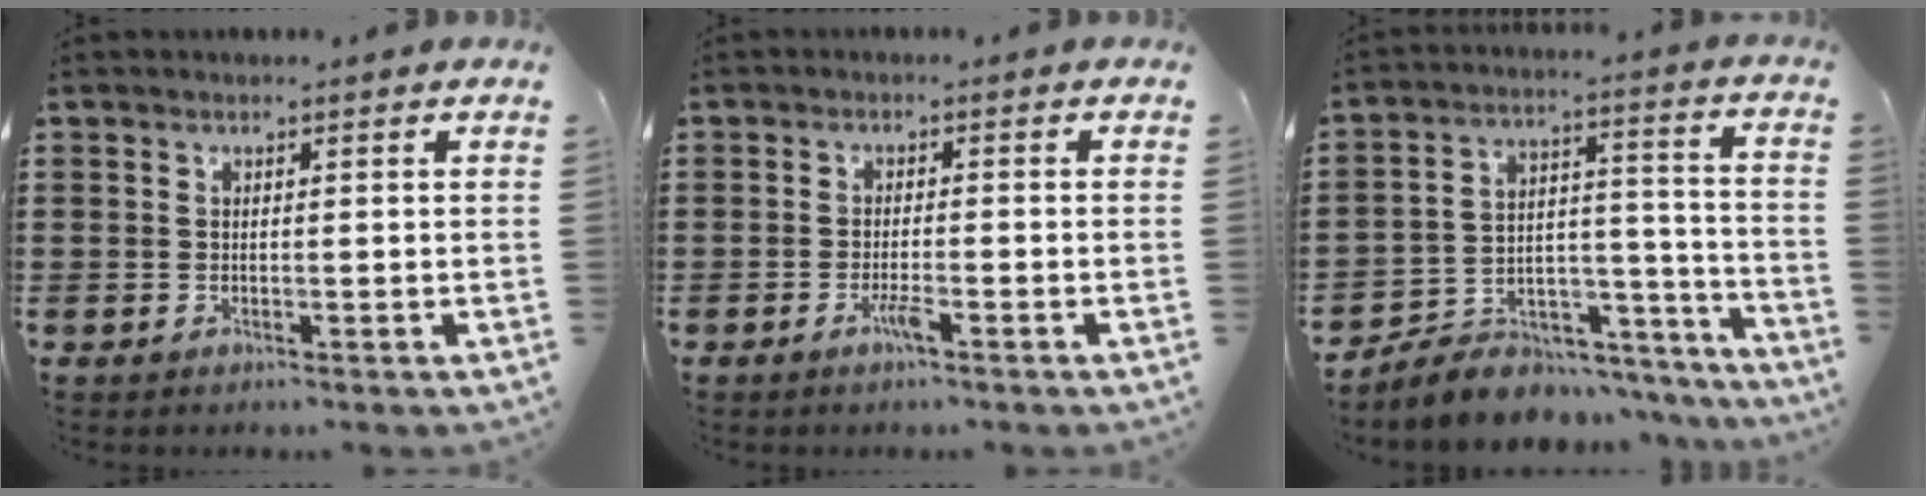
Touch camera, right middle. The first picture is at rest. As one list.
[{"total": 2.4, "force": [-1.4, 0.2, 1.9], "torque": [-0.039, -0.002, -0.028]}, {"total": 7.0, "force": [-6.4, 2.6, 1.1], "torque": [-0.027, 0.008, -0.122]}]